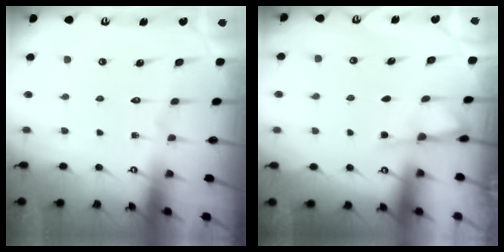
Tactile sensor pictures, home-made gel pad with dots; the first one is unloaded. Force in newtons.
{"total": 1.9, "press": 1.9, "slide": 0.4}